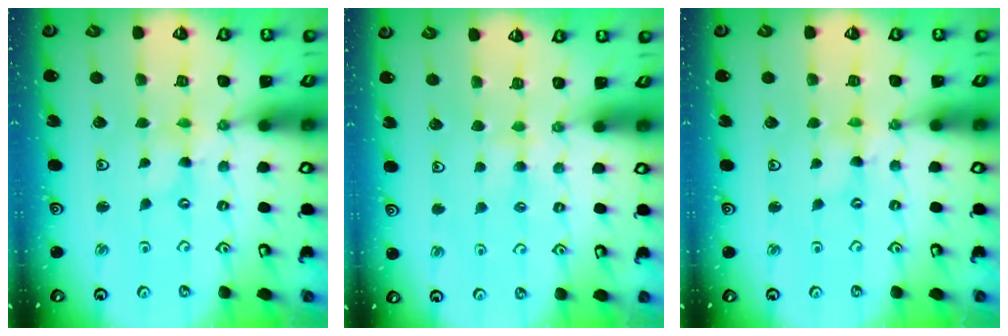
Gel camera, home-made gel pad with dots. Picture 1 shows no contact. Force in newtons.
{"total": 2.9, "press": 2.9, "slide": 0.5}
{"total": 0.8, "press": 0.8, "slide": 0.2}